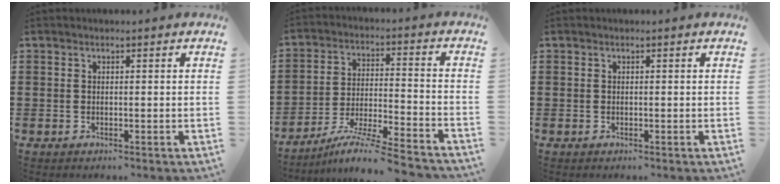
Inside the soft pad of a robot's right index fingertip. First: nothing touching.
{"total": 8.6, "force": [-7.5, -0.3, 4.2], "torque": [-0.086, -0.008, -0.151]}
{"total": 0.0}